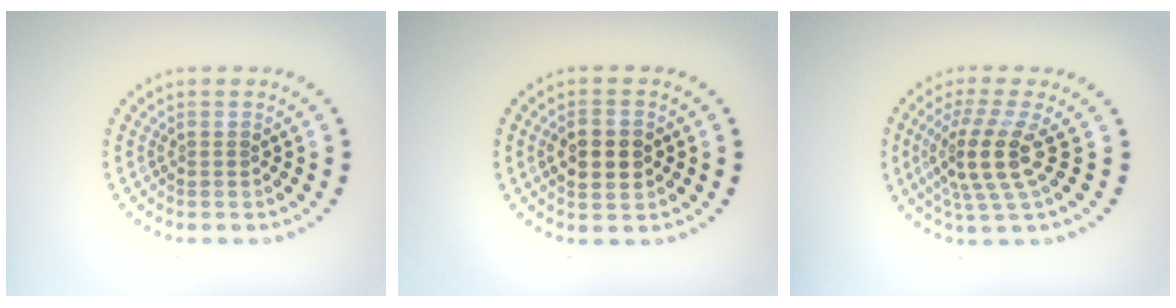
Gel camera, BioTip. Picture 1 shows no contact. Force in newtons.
{"total": 4.2, "press": 4.2, "slide": 0.2}
{"total": 4.4, "press": 3.2, "slide": 2.9}